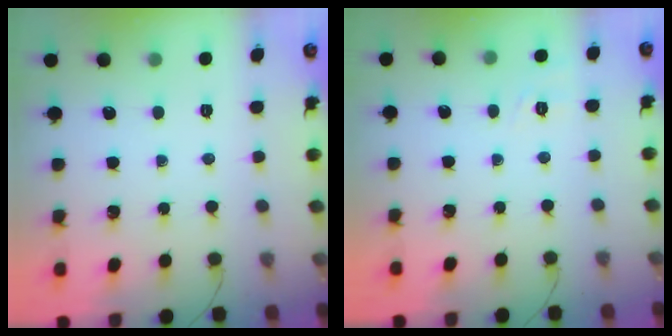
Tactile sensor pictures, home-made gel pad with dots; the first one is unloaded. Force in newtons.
{"total": 1.9, "press": 0.0, "slide": 1.9}